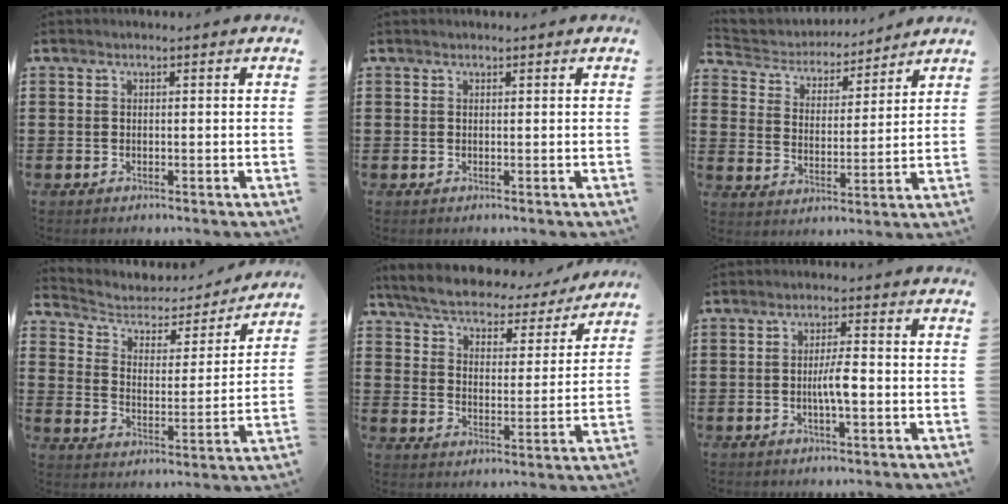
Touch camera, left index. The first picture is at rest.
{"total": 0.0}
{"total": 4.0, "force": [3.9, 0.8, 0.2], "torque": [-0.030, -0.030, 0.062]}
{"total": 3.3, "force": [2.6, 1.8, 0.8], "torque": [-0.039, -0.021, 0.035]}
{"total": 5.4, "force": [5.2, 0.9, 1.4], "torque": [-0.055, -0.033, 0.086]}
{"total": 4.1, "force": [-0.8, 0.8, 3.9], "torque": [-0.076, 0.001, -0.019]}